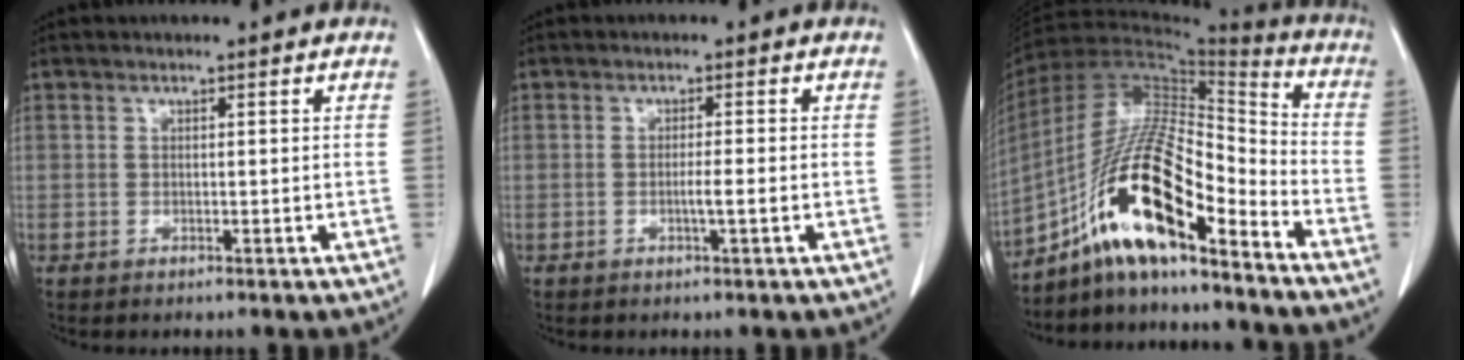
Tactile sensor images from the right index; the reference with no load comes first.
{"total": 2.0, "force": [-0.5, -0.3, 1.9], "torque": [-0.035, -0.002, -0.010]}
{"total": 16.5, "force": [-10.2, 3.2, 12.5], "torque": [-0.239, 0.020, -0.180]}